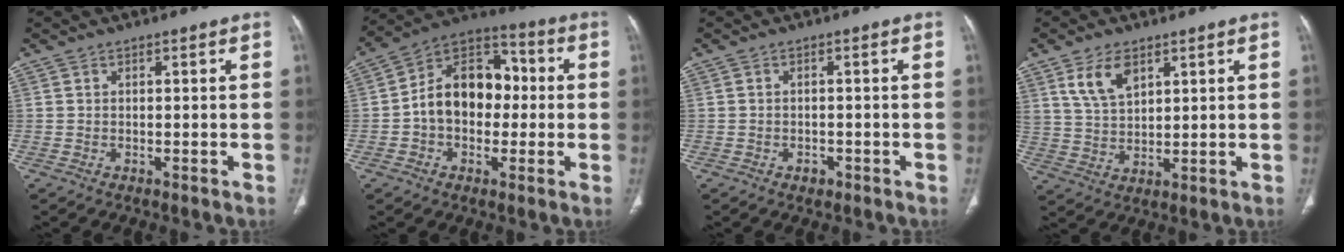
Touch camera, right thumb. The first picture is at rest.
{"total": 15.2, "force": [-0.3, 10.8, 10.6], "torque": [-0.135, 0.042, -0.015]}
{"total": 1.7, "force": [-0.9, 1.2, 0.7], "torque": [-0.008, 0.005, -0.009]}
{"total": 7.4, "force": [4.1, 4.1, 4.7], "torque": [-0.078, -0.019, 0.086]}